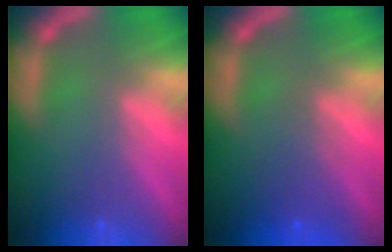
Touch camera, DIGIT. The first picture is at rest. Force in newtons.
{"total": 2.5}